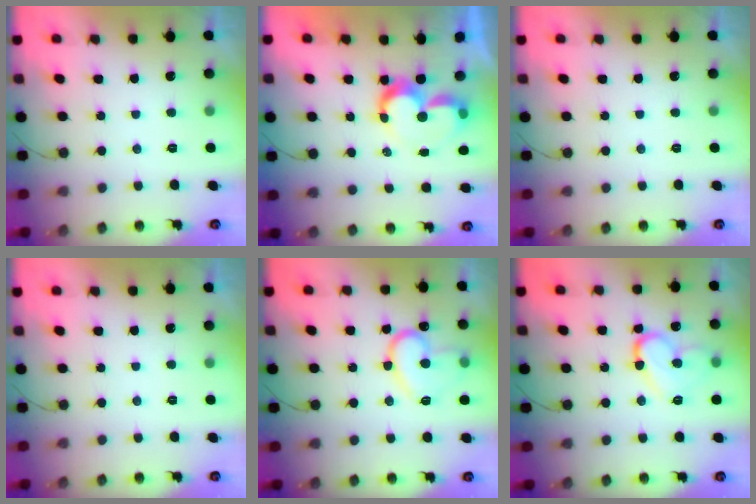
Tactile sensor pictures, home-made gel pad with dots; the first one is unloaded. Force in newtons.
{"total": 9.3, "press": 9.2, "slide": 0.8}
{"total": 0.0}
{"total": 0.0}
{"total": 14.5, "press": 14.4, "slide": 1.3}
{"total": 13.4, "press": 13.3, "slide": 1.6}